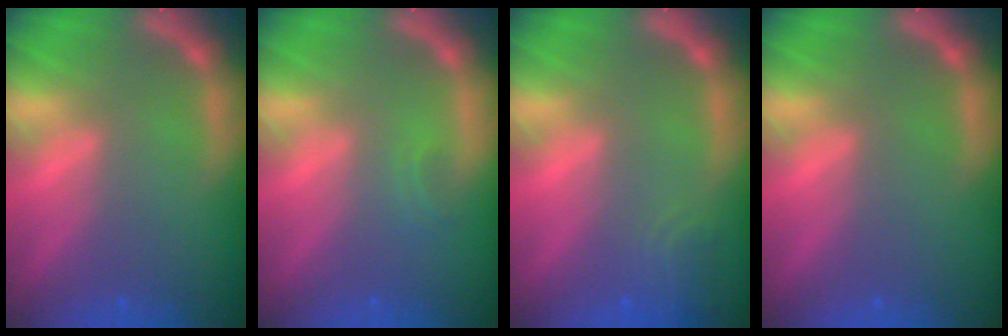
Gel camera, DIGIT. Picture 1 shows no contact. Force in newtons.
{"total": 0.9}
{"total": 2.4}
{"total": 0.0}